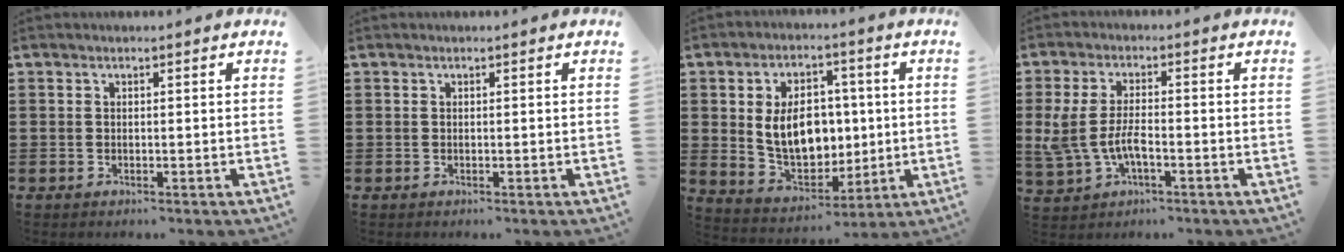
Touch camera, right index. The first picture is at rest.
{"total": 0.0}
{"total": 10.2, "force": [1.1, 7.0, 7.4], "torque": [-0.133, 0.009, 0.016]}
{"total": 6.2, "force": [-1.6, 3.0, 5.2], "torque": [-0.134, -0.004, -0.039]}